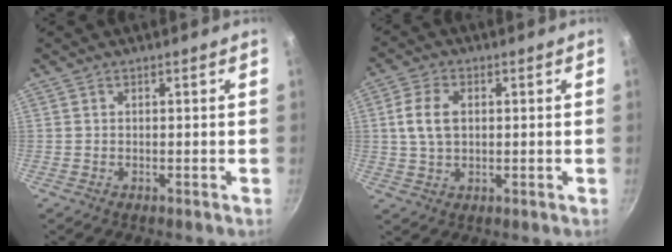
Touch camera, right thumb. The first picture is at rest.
{"total": 6.9, "force": [1.2, 4.4, 5.1], "torque": [-0.101, 0.003, 0.022]}